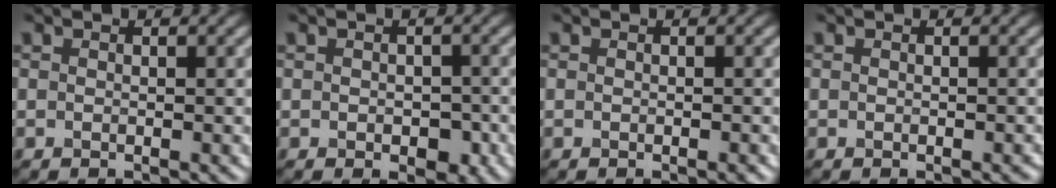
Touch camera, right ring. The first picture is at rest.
{"total": 1.8, "force": [-0.4, 1.3, 1.2], "torque": [-0.015, -0.007, -0.006]}
{"total": 0.0}
{"total": 0.0}